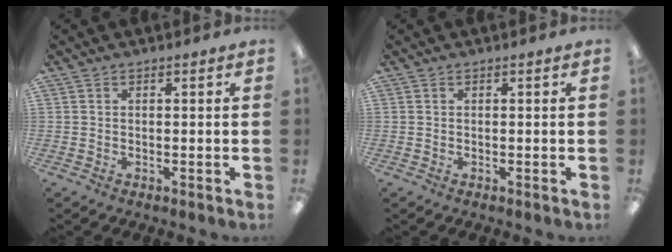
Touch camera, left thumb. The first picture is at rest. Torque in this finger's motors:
{"motor_torque": [-0.01, 0.01, 0.00, 0.00, 0.00]}